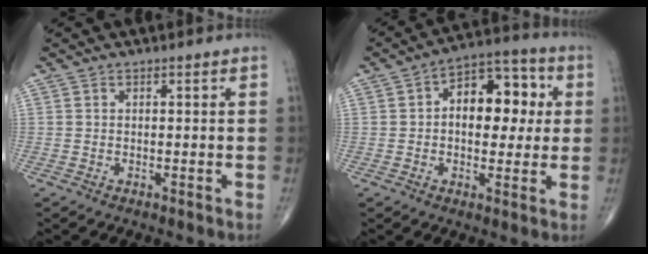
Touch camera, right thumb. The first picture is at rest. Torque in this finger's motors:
{"motor_torque": [-0.02, 0.33, 0.46, 0.02, 0.09]}